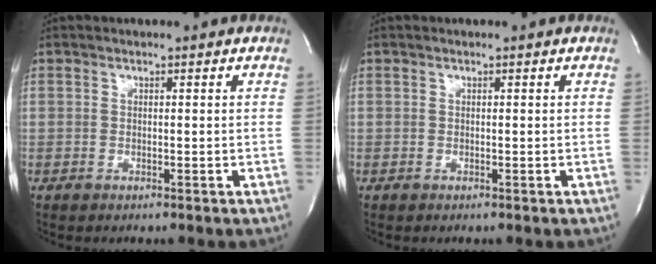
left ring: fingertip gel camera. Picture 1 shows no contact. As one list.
[{"total": 0.0}]